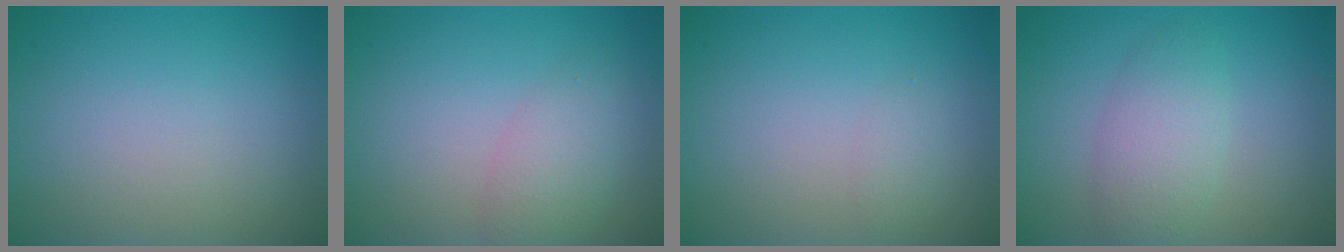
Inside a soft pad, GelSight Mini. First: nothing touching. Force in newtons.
{"total": 2.9, "press": 2.9, "slide": 0.1}
{"total": 0.8, "press": 0.8, "slide": 0.0}
{"total": 3.4, "press": 3.4, "slide": 0.1}